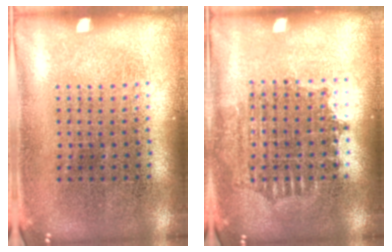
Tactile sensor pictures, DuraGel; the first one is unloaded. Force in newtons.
{"total": 1.6, "press": 1.3, "slide": 0.8}